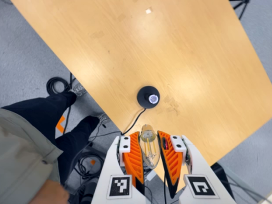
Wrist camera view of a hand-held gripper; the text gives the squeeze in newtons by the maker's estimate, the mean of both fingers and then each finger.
{"total": 21.2, "left": 23.5, "right": 18.9}